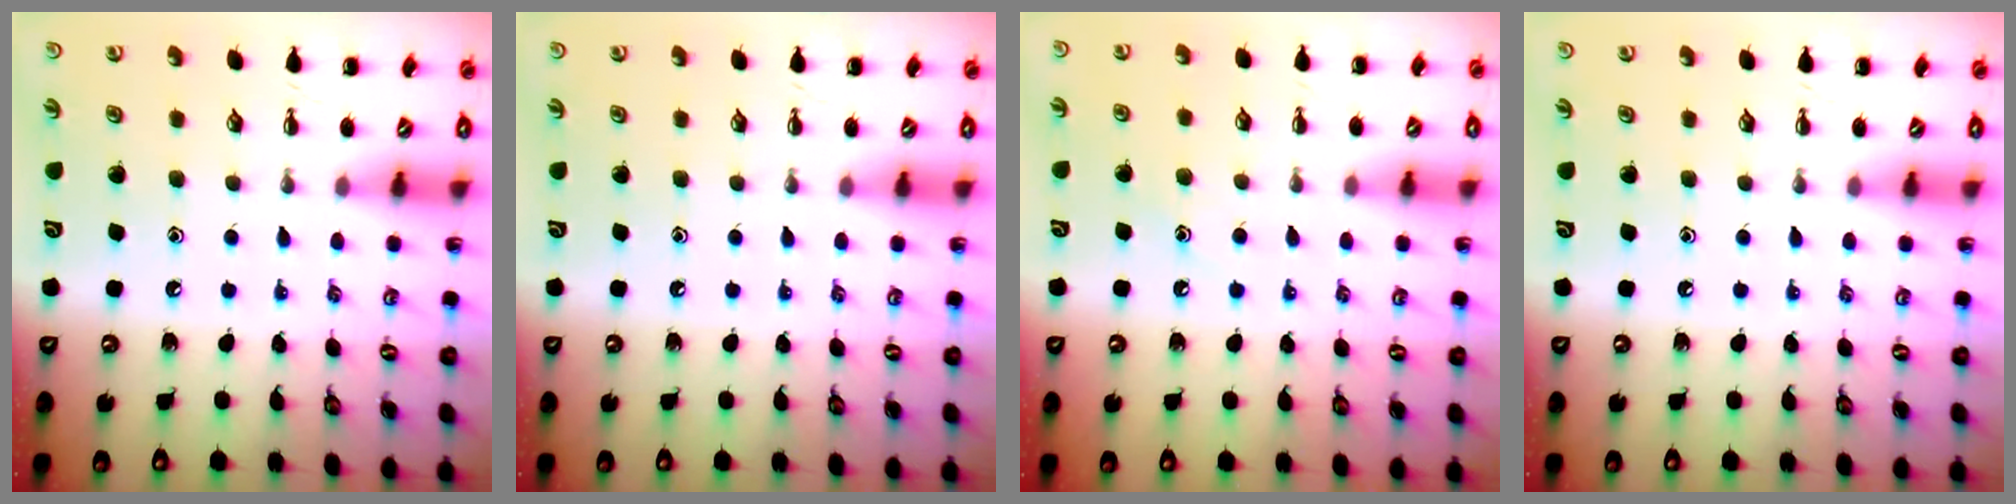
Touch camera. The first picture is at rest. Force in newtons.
{"total": 0.0}
{"total": 6.6, "press": 6.5, "slide": 1.4}
{"total": 0.0}